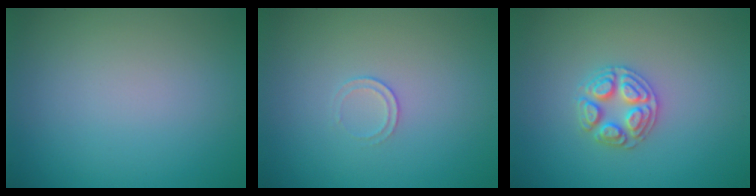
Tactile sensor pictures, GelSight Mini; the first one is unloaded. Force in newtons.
{"total": 0.7, "press": 0.3, "slide": 0.6}
{"total": 2.9, "press": 2.8, "slide": 0.4}